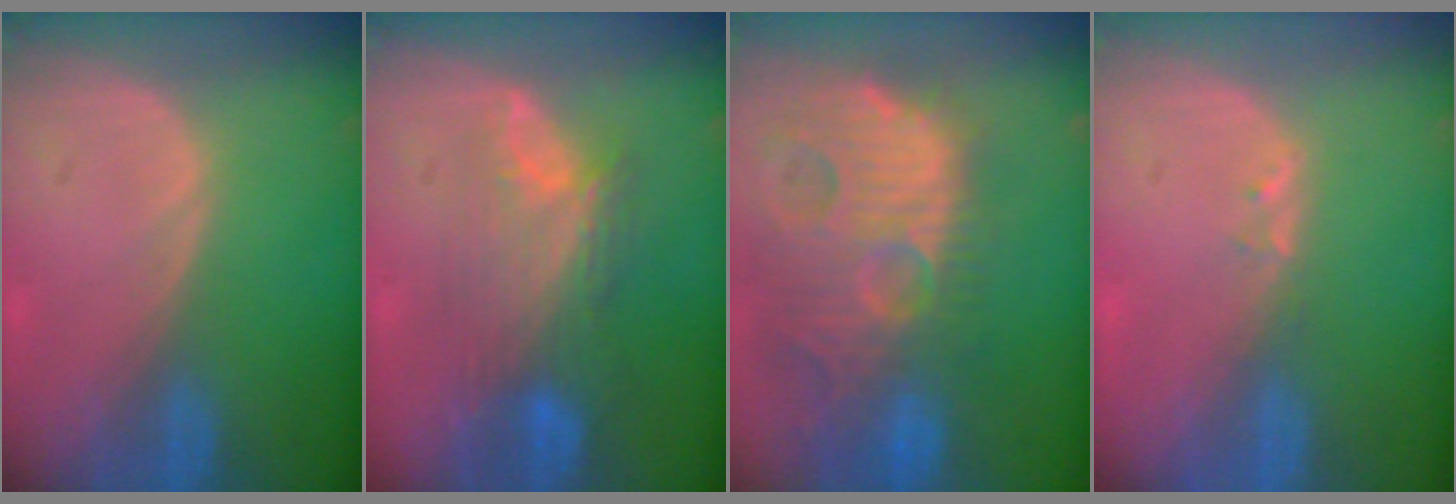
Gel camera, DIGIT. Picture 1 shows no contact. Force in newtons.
{"total": 8.2, "press": 7.6, "slide": 3.1}
{"total": 14.8, "press": 12.6, "slide": 7.6}
{"total": 1.0, "press": 0.9, "slide": 0.5}